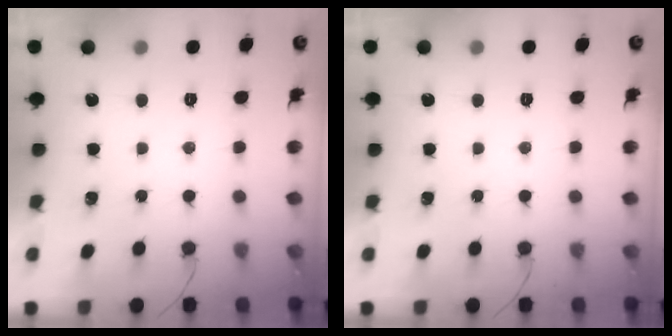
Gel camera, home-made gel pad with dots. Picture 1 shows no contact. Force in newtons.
{"total": 0.0}